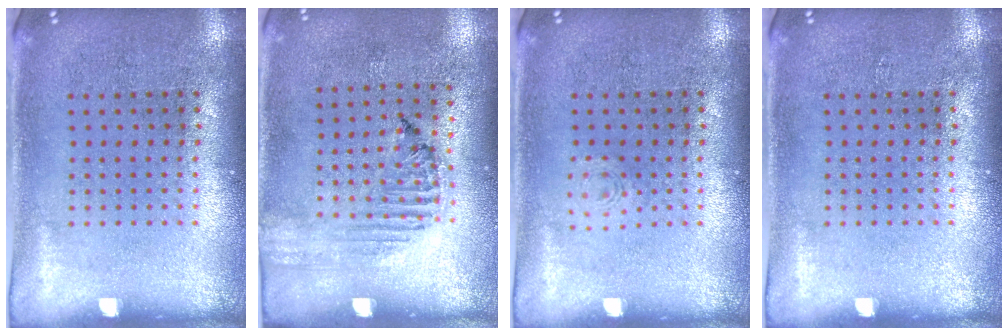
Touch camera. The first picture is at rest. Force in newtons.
{"total": 1.3, "press": 1.3, "slide": 0.2}
{"total": 0.7, "press": 0.7, "slide": 0.2}
{"total": 0.0}